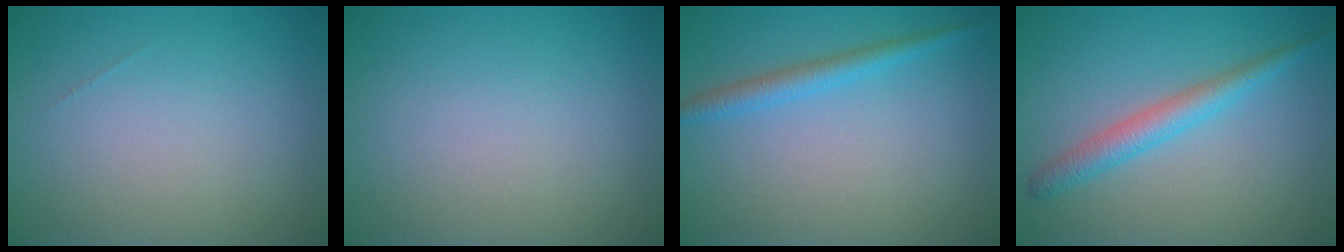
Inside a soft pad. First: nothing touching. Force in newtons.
{"total": 0.0}
{"total": 2.1, "press": 2.1, "slide": 0.1}
{"total": 2.9, "press": 2.9, "slide": 0.0}